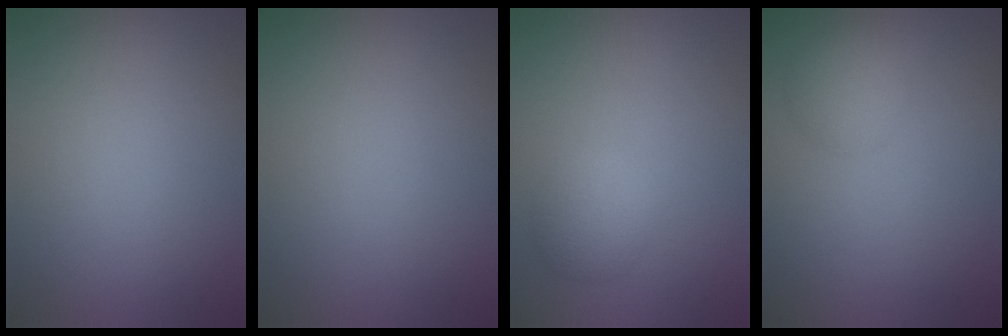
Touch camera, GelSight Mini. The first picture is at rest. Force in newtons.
{"total": 0.0}
{"total": 2.4, "press": 2.4, "slide": 0.1}
{"total": 2.1, "press": 2.1, "slide": 0.2}